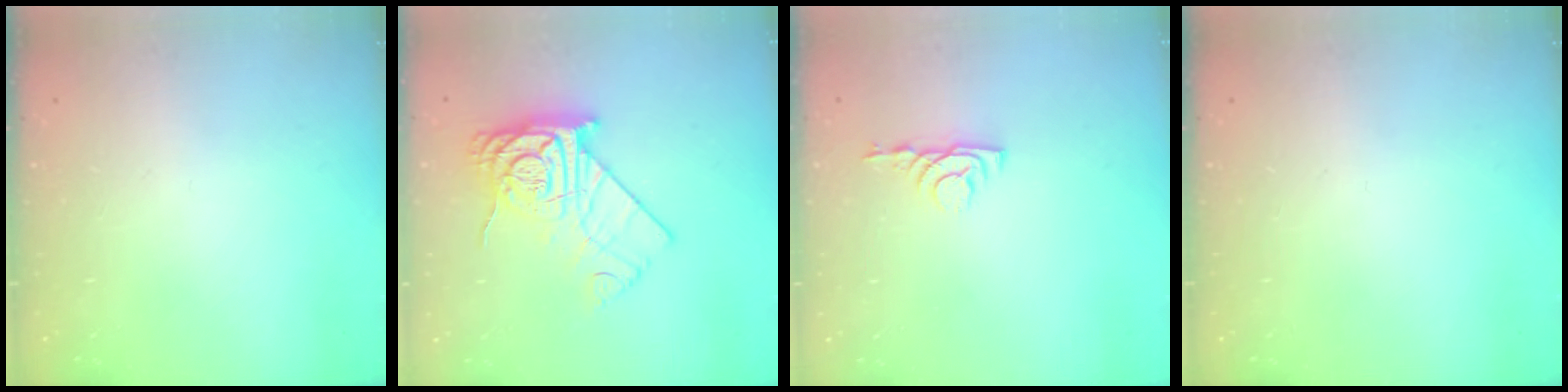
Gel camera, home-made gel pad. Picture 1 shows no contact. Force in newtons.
{"total": 18.7, "press": 18.7, "slide": 1.0}
{"total": 3.7, "press": 3.7, "slide": 0.6}
{"total": 0.0}